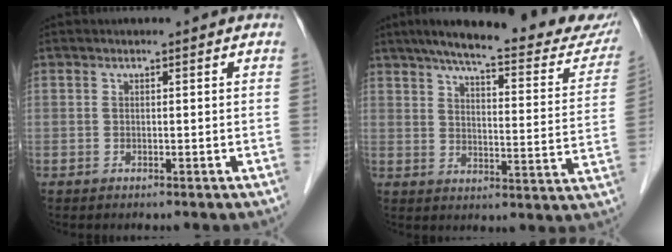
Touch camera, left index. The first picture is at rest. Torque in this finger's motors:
{"motor_torque": [0.53, -0.68, 0.33, 0.11]}